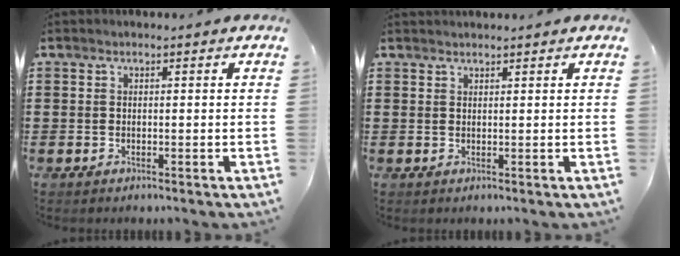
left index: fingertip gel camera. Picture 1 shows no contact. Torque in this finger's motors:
{"motor_torque": [-0.19, 0.61, -0.07, -0.01]}